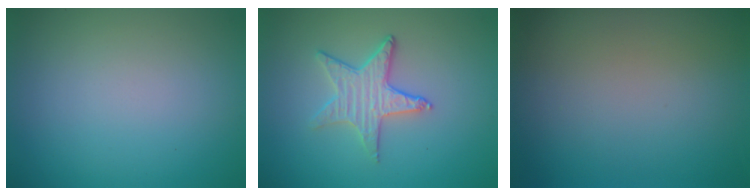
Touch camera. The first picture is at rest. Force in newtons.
{"total": 3.2, "press": 3.0, "slide": 1.1}
{"total": 0.0}